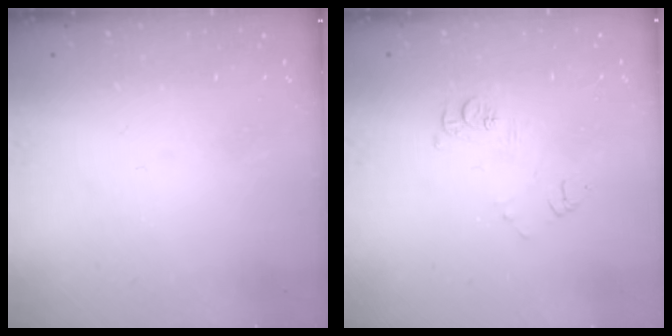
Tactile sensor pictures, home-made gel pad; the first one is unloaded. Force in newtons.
{"total": 7.2, "press": 7.2, "slide": 0.7}